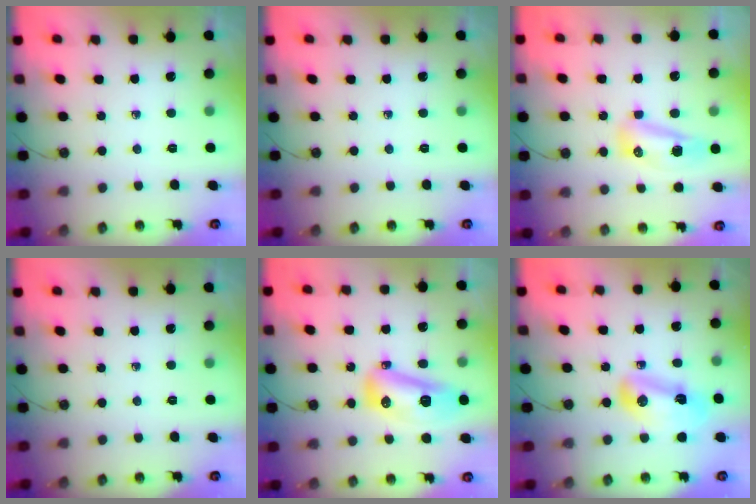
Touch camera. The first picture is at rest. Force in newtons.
{"total": 0.0}
{"total": 12.0, "press": 9.9, "slide": 6.8}
{"total": 0.0}
{"total": 13.1, "press": 13.0, "slide": 1.3}
{"total": 9.0, "press": 9.0, "slide": 1.2}